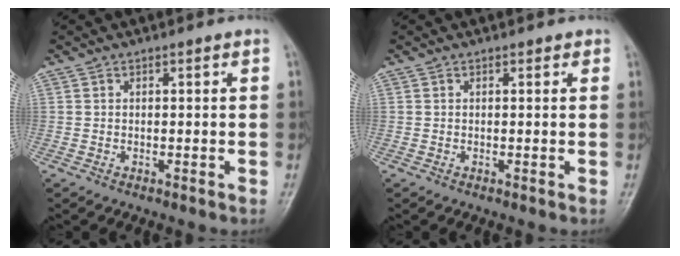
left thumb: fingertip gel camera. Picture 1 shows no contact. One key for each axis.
{"total": 0.6, "fx": 0.4, "fy": 0.4, "fz": 0.3, "tx": -0.002, "ty": -0.002, "tz": 0.000}